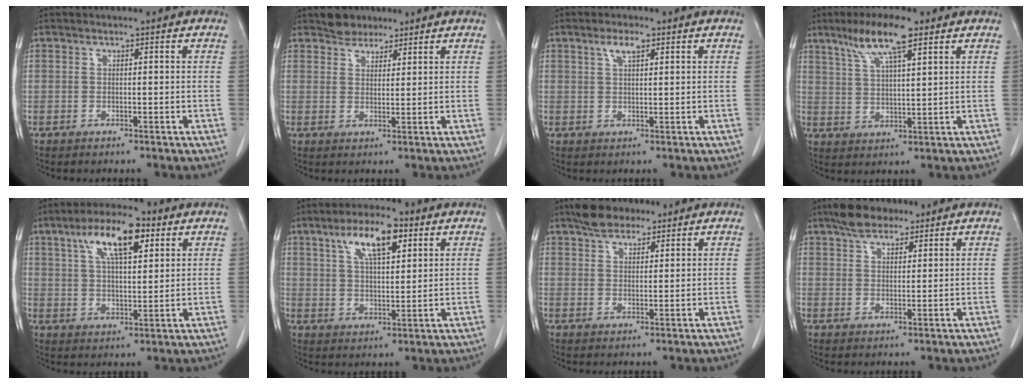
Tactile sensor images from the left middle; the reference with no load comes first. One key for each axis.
{"total": 3.5, "fx": 3.0, "fy": 1.9, "fz": 0.5, "tx": -0.011, "ty": 0.007, "tz": 0.050}
{"total": 2.7, "fx": 1.5, "fy": 0.8, "fz": 2.1, "tx": -0.045, "ty": 0.005, "tz": 0.031}
{"total": 8.9, "fx": 5.7, "fy": 1.2, "fz": 6.7, "tx": -0.129, "ty": 0.010, "tz": 0.104}
{"total": 10.8, "fx": 5.4, "fy": 3.4, "fz": 8.8, "tx": -0.158, "ty": 0.019, "tz": 0.093}
{"total": 8.6, "fx": 4.5, "fy": 2.7, "fz": 6.9, "tx": -0.128, "ty": 0.012, "tz": 0.079}
{"total": 5.4, "fx": 4.3, "fy": 2.4, "fz": 2.3, "tx": -0.050, "ty": 0.014, "tz": 0.079}
{"total": 5.8, "fx": 4.4, "fy": 2.5, "fz": 2.7, "tx": -0.056, "ty": 0.014, "tz": 0.082}